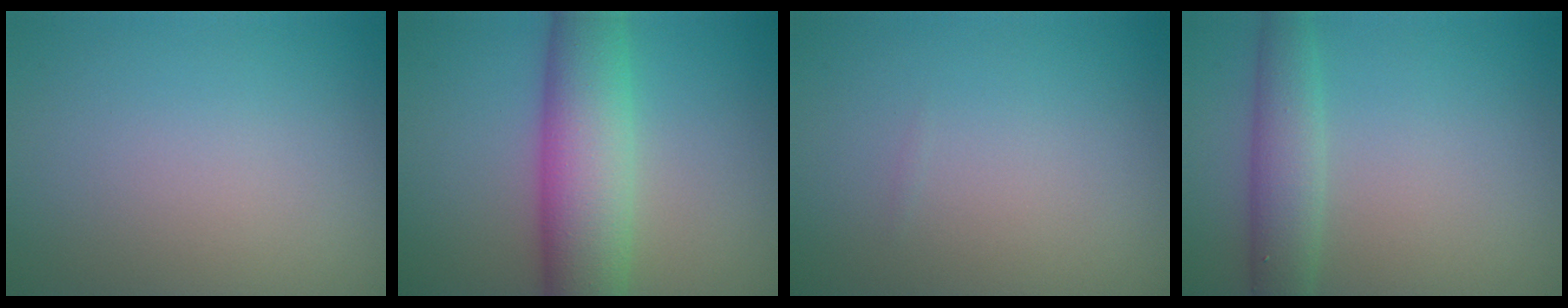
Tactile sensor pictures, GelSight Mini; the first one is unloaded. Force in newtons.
{"total": 8.3, "press": 8.3, "slide": 0.3}
{"total": 0.0}
{"total": 3.6, "press": 3.6, "slide": 0.2}